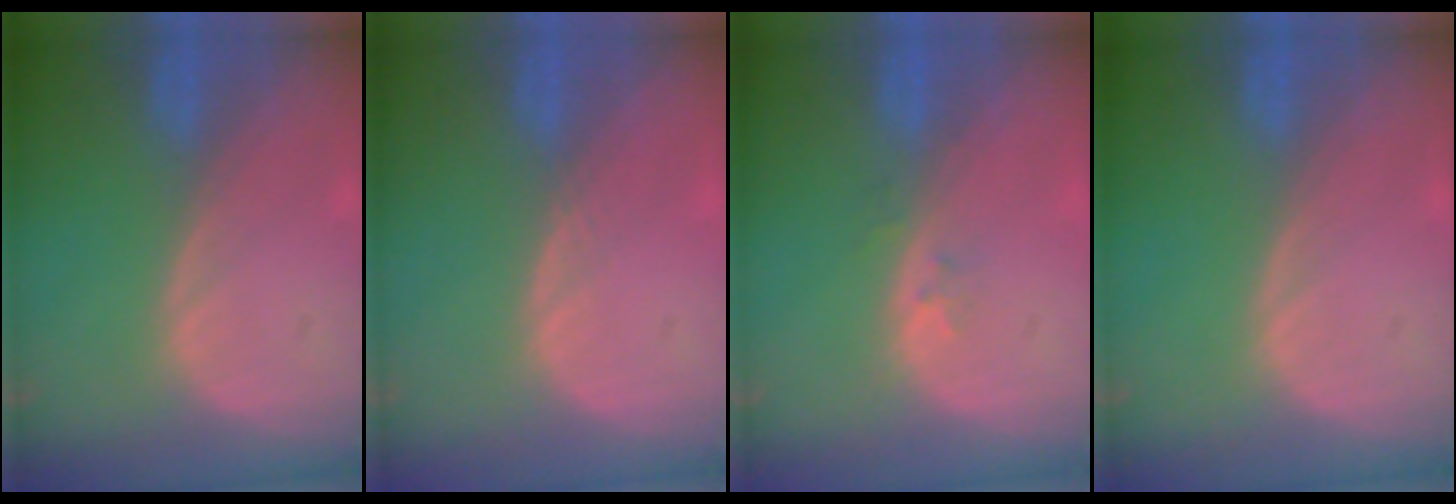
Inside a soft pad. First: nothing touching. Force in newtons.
{"total": 0.7, "press": 0.6, "slide": 0.3}
{"total": 1.6, "press": 1.2, "slide": 1.0}
{"total": 0.0}